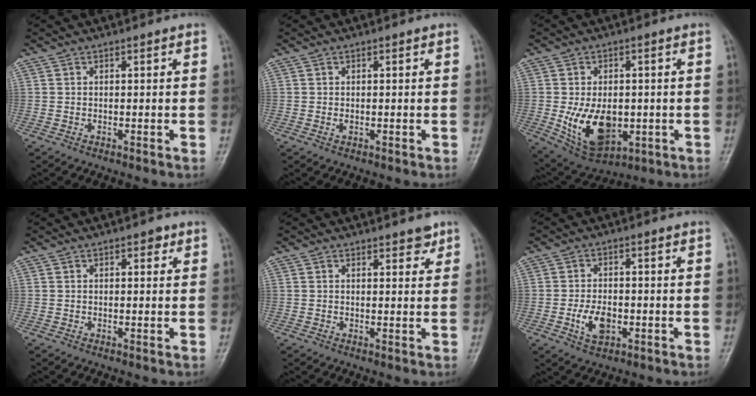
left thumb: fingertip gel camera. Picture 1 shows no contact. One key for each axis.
{"total": 0.9, "fx": -0.1, "fy": 0.5, "fz": 0.7, "tx": -0.010, "ty": -0.001, "tz": 0.000}
{"total": 12.7, "fx": -2.0, "fy": 8.1, "fz": 9.6, "tx": -0.140, "ty": -0.008, "tz": -0.013}
{"total": 1.9, "fx": 1.0, "fy": 1.0, "fz": 1.3, "tx": -0.009, "ty": 0.000, "tz": 0.010}
{"total": 2.5, "fx": 1.9, "fy": 1.0, "fz": 1.3, "tx": -0.005, "ty": -0.011, "tz": 0.023}
{"total": 5.8, "fx": -1.7, "fy": 3.5, "fz": 4.3, "tx": -0.073, "ty": 0.004, "tz": -0.028}